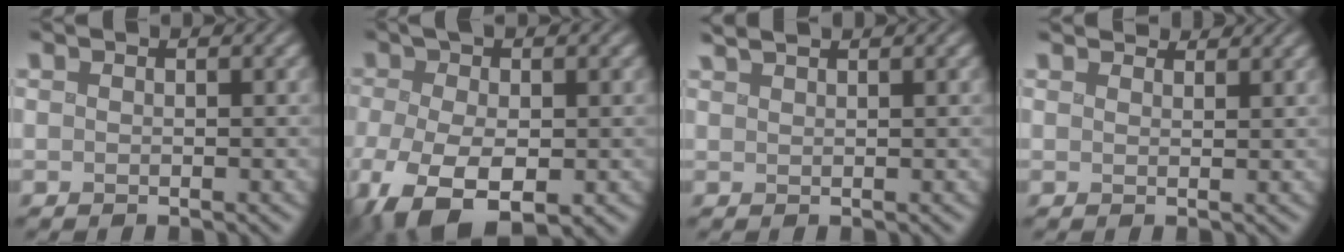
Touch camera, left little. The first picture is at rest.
{"total": 8.7, "force": [-3.5, 3.9, 7.0], "torque": [-0.153, -0.014, -0.057]}
{"total": 2.7, "force": [2.3, 0.8, 1.3], "torque": [0.003, 0.017, 0.012]}
{"total": 3.6, "force": [3.4, 0.8, 1.0], "torque": [-0.014, 0.010, 0.032]}